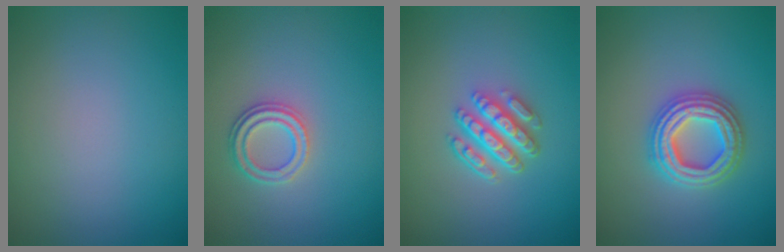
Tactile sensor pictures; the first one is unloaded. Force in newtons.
{"total": 2.3, "press": 2.1, "slide": 1.0}
{"total": 4.7, "press": 3.5, "slide": 3.1}
{"total": 4.7, "press": 4.6, "slide": 0.7}